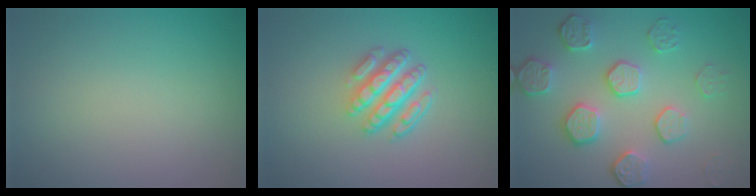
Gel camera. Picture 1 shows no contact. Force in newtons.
{"total": 4.7, "press": 3.5, "slide": 3.1}
{"total": 5.3, "press": 4.0, "slide": 3.5}